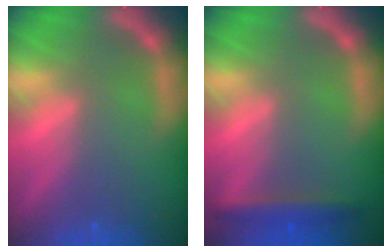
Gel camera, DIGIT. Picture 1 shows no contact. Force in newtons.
{"total": 3.0}